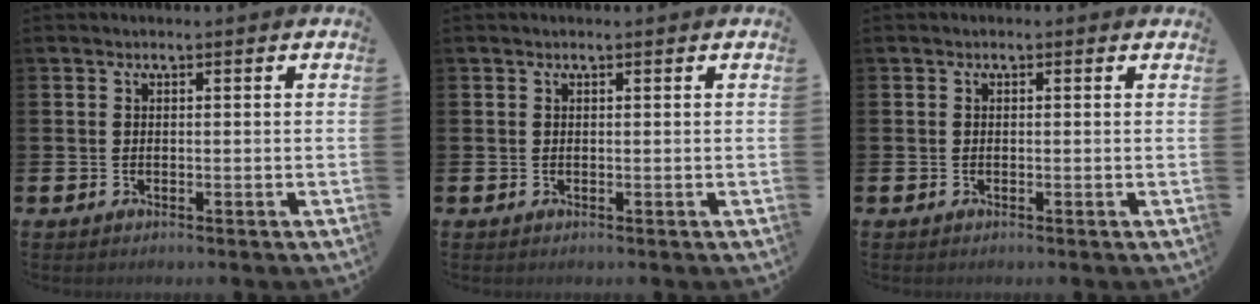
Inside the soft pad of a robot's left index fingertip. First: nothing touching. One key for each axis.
{"total": 0.0}
{"total": 0.0}